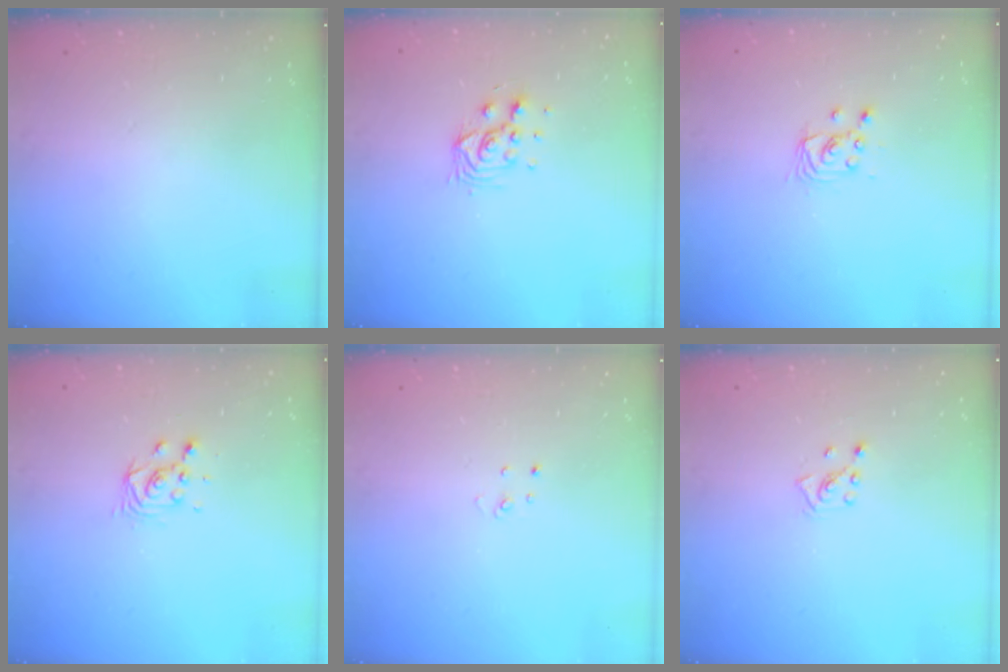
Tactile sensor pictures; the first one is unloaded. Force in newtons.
{"total": 5.9, "press": 5.9, "slide": 0.4}
{"total": 2.8, "press": 2.8, "slide": 0.2}
{"total": 4.1, "press": 4.1, "slide": 0.4}
{"total": 2.7, "press": 2.7, "slide": 0.3}
{"total": 2.8, "press": 2.8, "slide": 0.2}